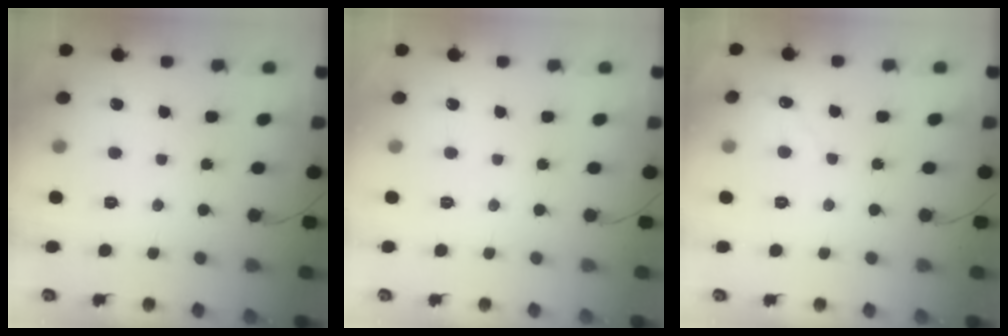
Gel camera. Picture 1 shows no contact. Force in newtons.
{"total": 0.0}
{"total": 2.7, "press": 2.7, "slide": 0.3}